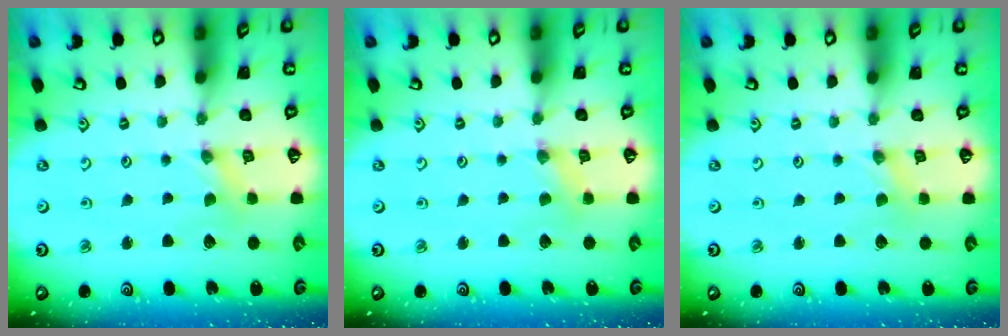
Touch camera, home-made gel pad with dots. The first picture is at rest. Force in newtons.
{"total": 0.8, "press": 0.8, "slide": 0.3}
{"total": 0.0}